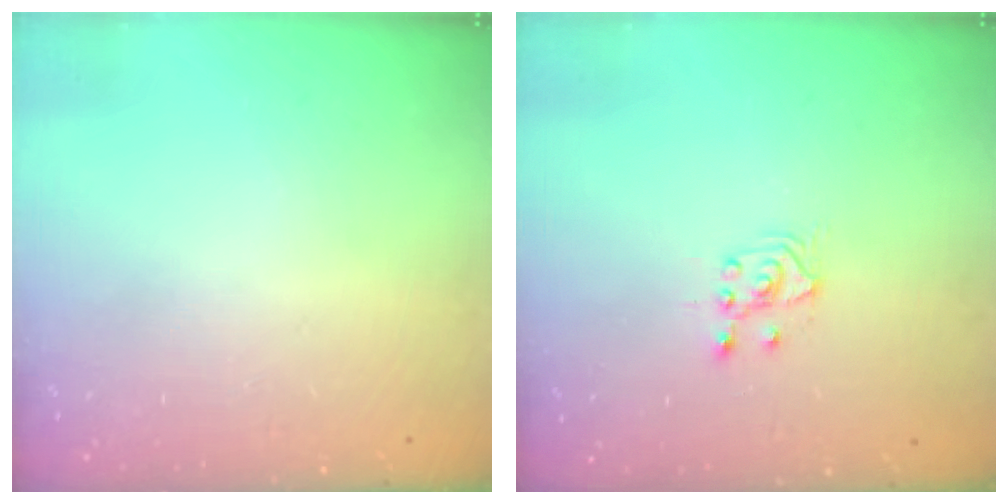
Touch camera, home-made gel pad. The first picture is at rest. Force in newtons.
{"total": 2.5, "press": 2.4, "slide": 0.7}